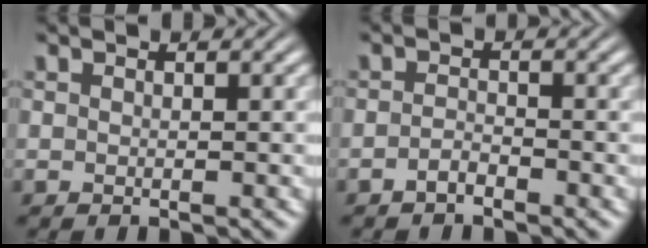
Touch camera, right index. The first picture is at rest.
{"total": 1.8, "force": [-1.5, 0.9, 0.5], "torque": [-0.011, -0.001, -0.030]}